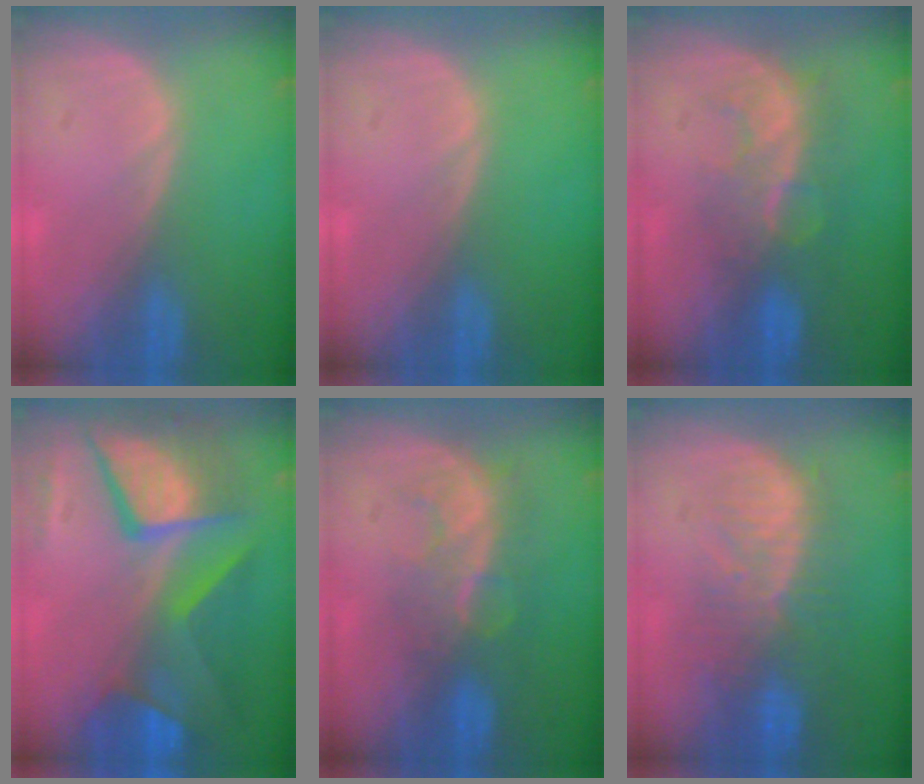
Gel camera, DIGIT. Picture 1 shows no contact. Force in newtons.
{"total": 0.0}
{"total": 8.1, "press": 7.1, "slide": 3.8}
{"total": 11.7, "press": 11.7, "slide": 1.2}
{"total": 8.1, "press": 7.1, "slide": 3.8}
{"total": 10.3, "press": 8.8, "slide": 5.4}